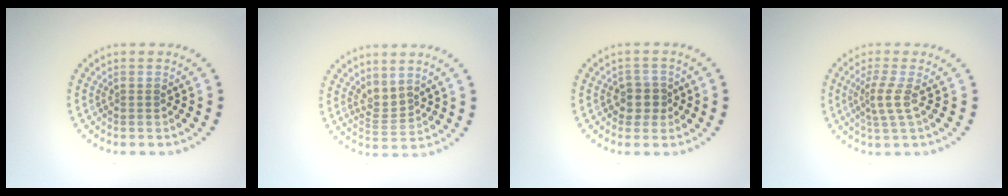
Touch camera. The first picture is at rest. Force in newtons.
{"total": 1.8, "press": 1.4, "slide": 1.1}
{"total": 2.1, "press": 1.9, "slide": 1.0}
{"total": 2.2, "press": 1.5, "slide": 1.6}